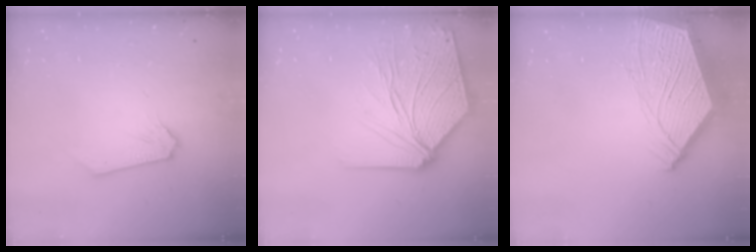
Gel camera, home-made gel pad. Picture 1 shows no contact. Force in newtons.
{"total": 16.6, "press": 16.4, "slide": 2.8}
{"total": 13.6, "press": 13.6, "slide": 1.1}